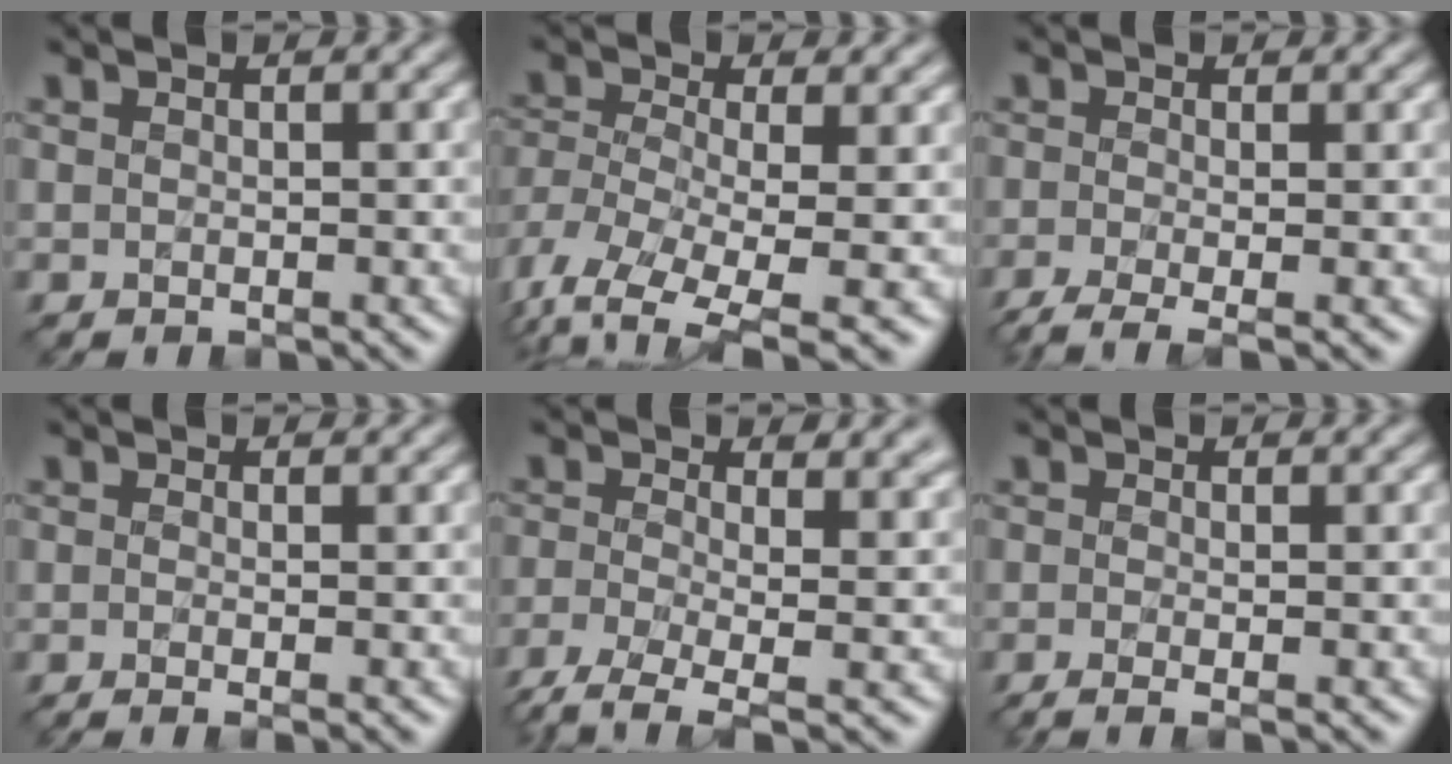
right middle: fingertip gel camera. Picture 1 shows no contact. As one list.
[{"total": 8.4, "force": [-3.7, 4.2, 6.3], "torque": [-0.133, -0.017, -0.056]}, {"total": 4.5, "force": [-2.1, 1.5, 3.7], "torque": [-0.060, -0.014, -0.044]}, {"total": 3.1, "force": [-0.1, 1.4, 2.8], "torque": [-0.033, -0.002, -0.018]}, {"total": 8.1, "force": [-2.3, 3.6, 6.9], "torque": [-0.133, -0.017, -0.046]}, {"total": 2.9, "force": [-0.7, 1.1, 2.6], "torque": [-0.032, -0.009, -0.018]}]